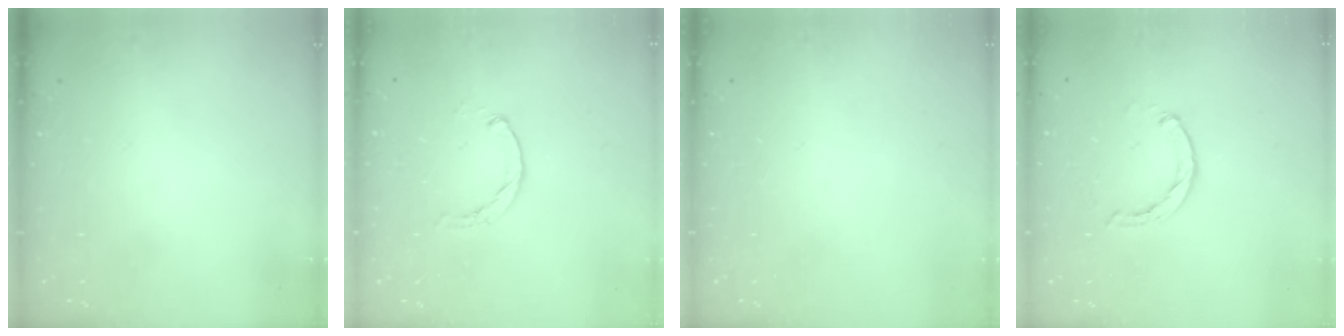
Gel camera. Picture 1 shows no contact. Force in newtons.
{"total": 0.7, "press": 0.7, "slide": 0.2}
{"total": 0.0}
{"total": 2.7, "press": 2.7, "slide": 0.5}